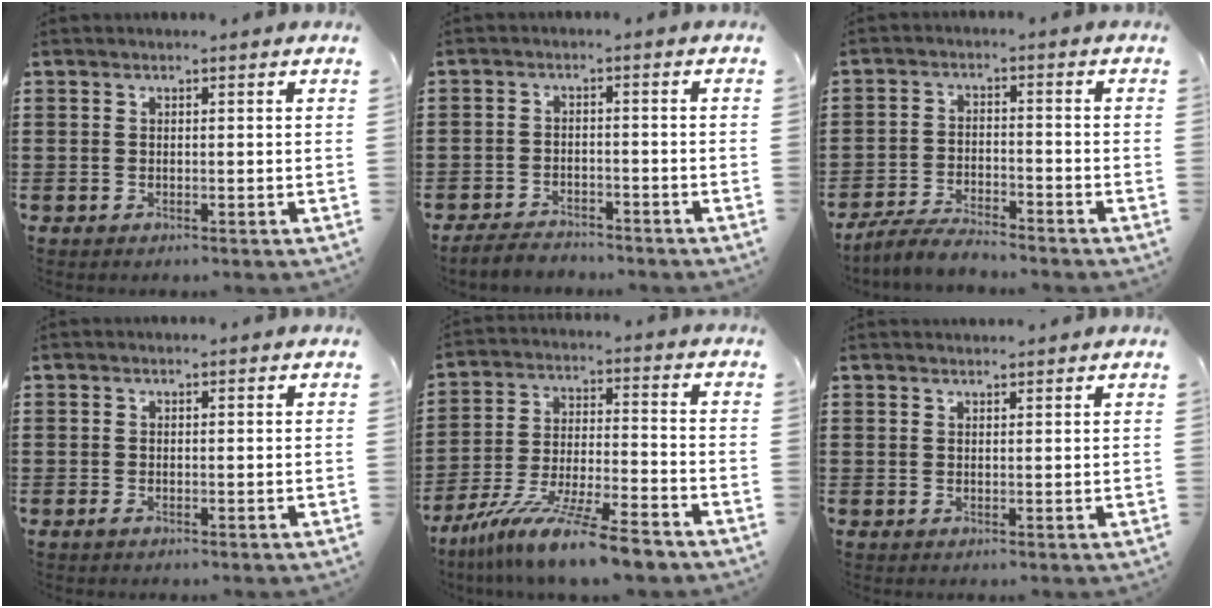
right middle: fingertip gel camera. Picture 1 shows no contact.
{"total": 3.4, "force": [-3.3, 0.8, 0.0], "torque": [-0.005, 0.003, -0.071]}
{"total": 4.5, "force": [-4.2, 0.6, 1.3], "torque": [-0.030, 0.002, -0.087]}
{"total": 0.6, "force": [-0.4, 0.3, 0.3], "torque": [-0.014, -0.006, -0.011]}
{"total": 12.2, "force": [-10.5, 0.4, 6.2], "torque": [-0.111, 0.018, -0.200]}
{"total": 0.9, "force": [0.9, 0.1, 0.0], "torque": [-0.001, -0.001, 0.017]}